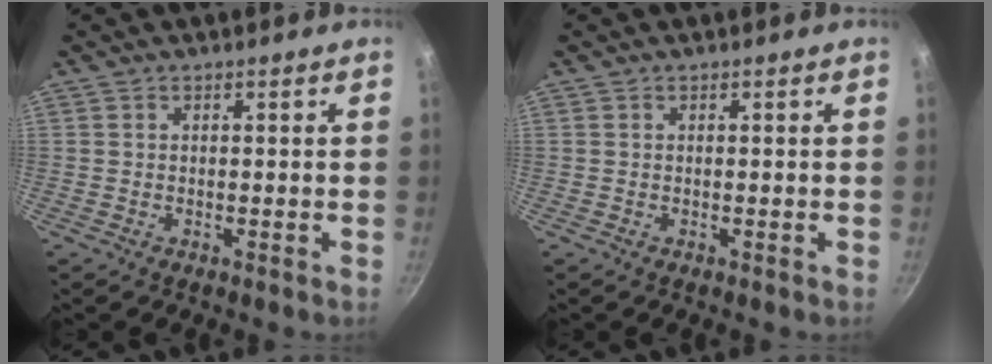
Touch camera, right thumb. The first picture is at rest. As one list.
[{"total": 0.0}]